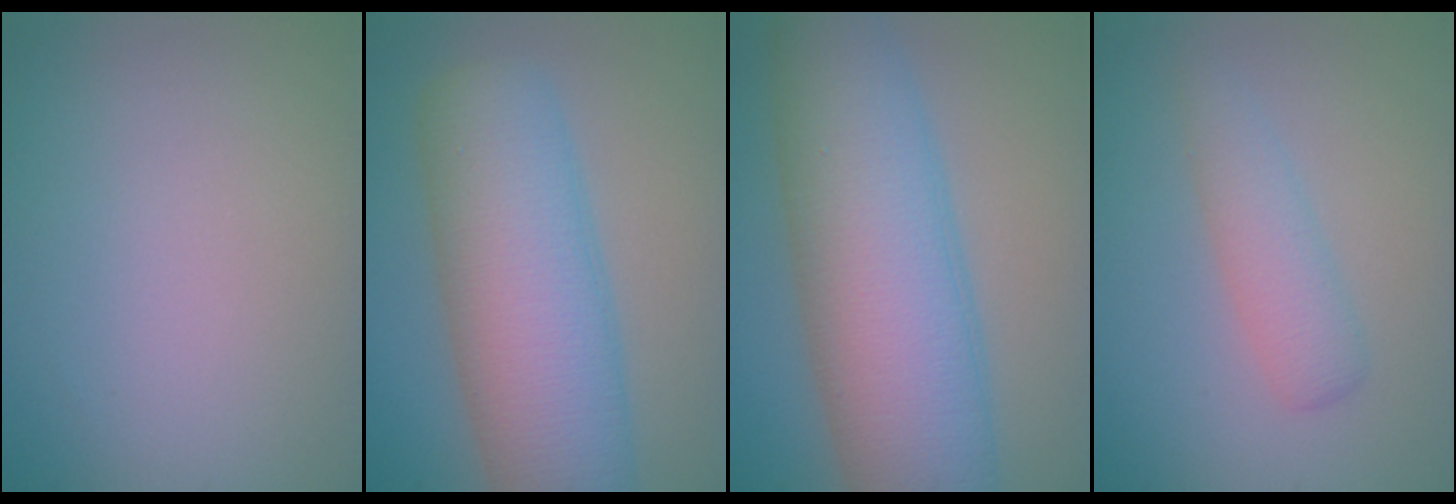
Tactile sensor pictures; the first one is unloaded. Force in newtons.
{"total": 10.8, "press": 10.8, "slide": 0.4}
{"total": 12.1, "press": 12.1, "slide": 0.3}
{"total": 2.6, "press": 2.6, "slide": 0.0}